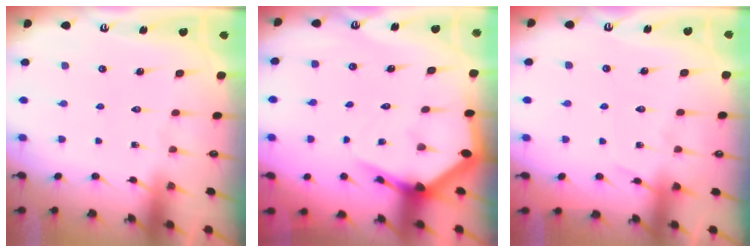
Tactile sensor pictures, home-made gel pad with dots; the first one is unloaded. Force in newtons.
{"total": 4.4, "press": 4.4, "slide": 0.4}
{"total": 5.1, "press": 5.0, "slide": 0.5}